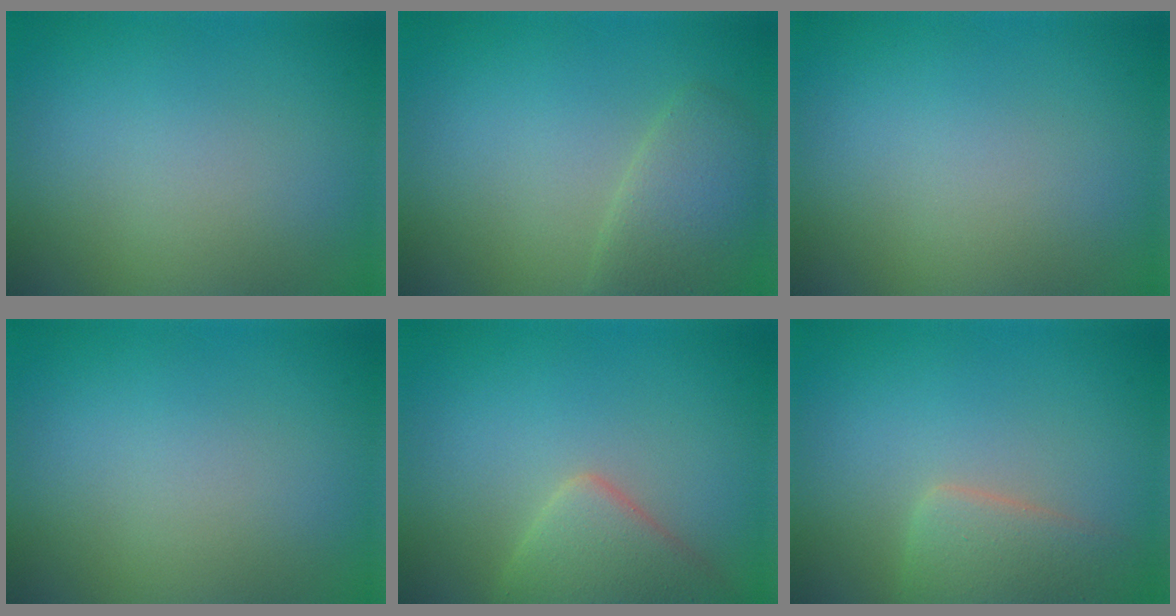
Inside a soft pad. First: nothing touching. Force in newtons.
{"total": 2.8, "press": 2.8, "slide": 0.2}
{"total": 0.0}
{"total": 0.0}
{"total": 3.9, "press": 3.9, "slide": 0.1}
{"total": 3.2, "press": 3.2, "slide": 0.1}